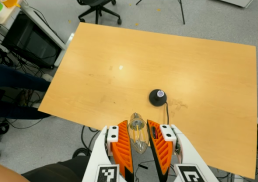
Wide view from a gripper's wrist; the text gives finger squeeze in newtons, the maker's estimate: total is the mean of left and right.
{"total": 10.1, "left": 9.6, "right": 10.5}